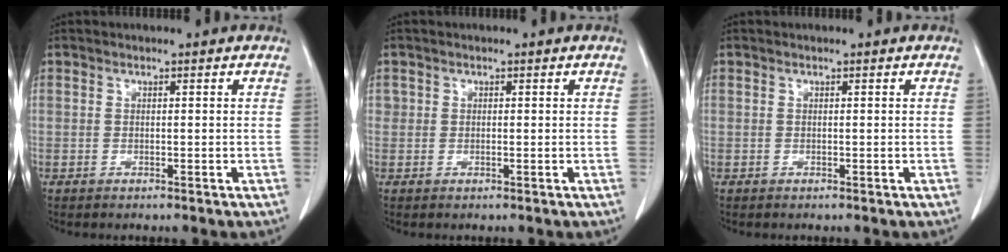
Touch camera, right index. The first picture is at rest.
{"total": 0.8, "force": [0.2, 0.7, 0.3], "torque": [0.003, 0.000, 0.000]}
{"total": 0.0}